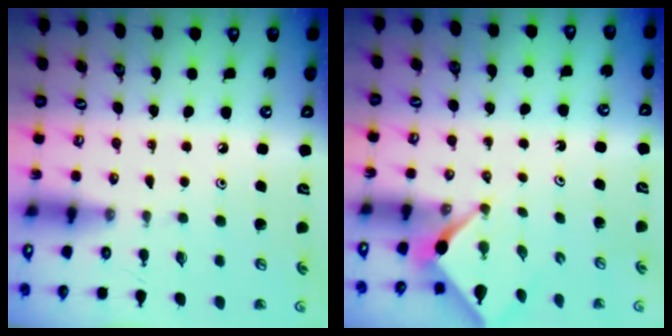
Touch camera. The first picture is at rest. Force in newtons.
{"total": 2.4, "press": 2.4, "slide": 0.3}